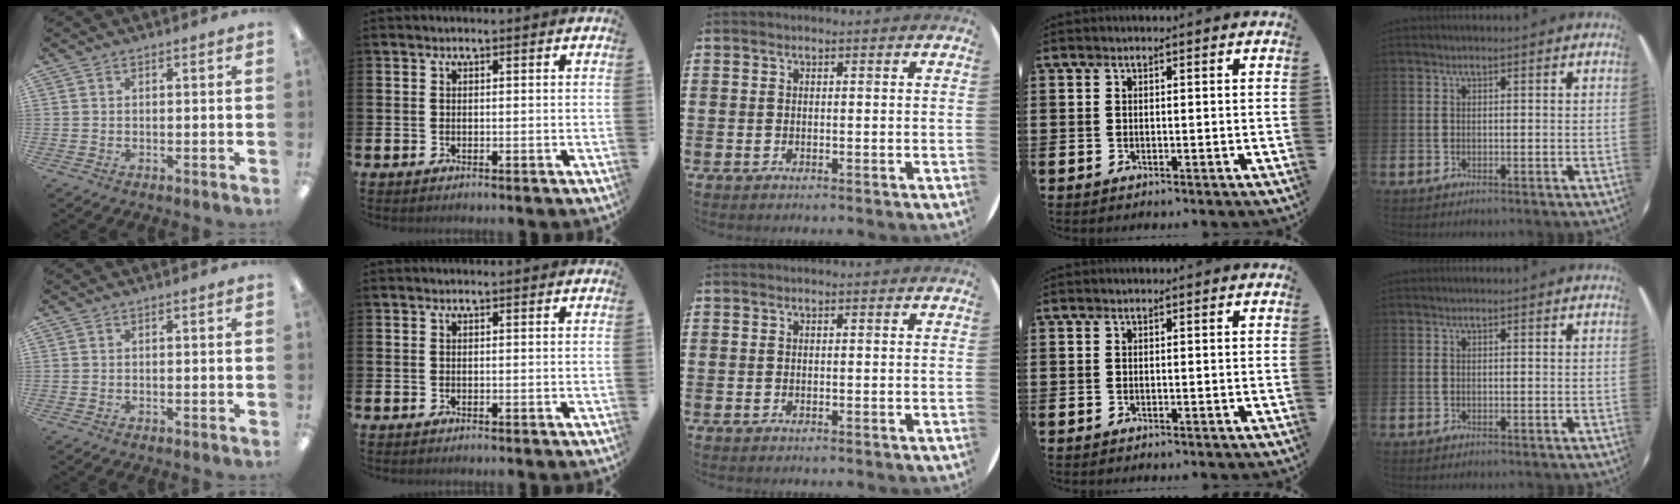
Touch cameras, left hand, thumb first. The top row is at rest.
{}